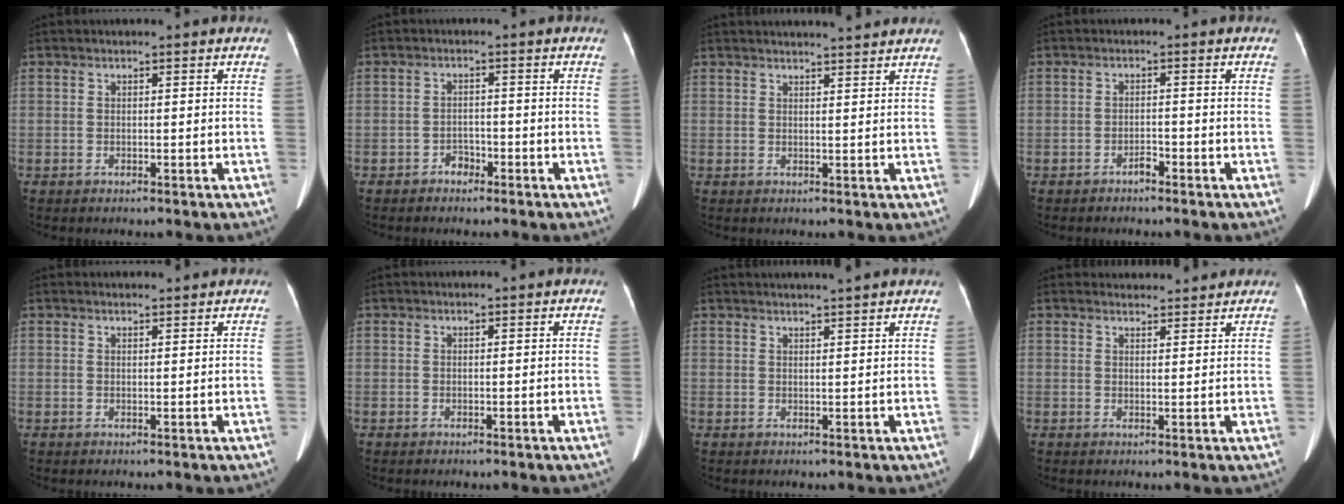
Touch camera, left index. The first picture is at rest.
{"total": 1.9, "force": [-1.4, 1.2, 0.5], "torque": [-0.008, 0.005, -0.023]}
{"total": 5.7, "force": [5.4, -0.2, 1.6], "torque": [-0.022, 0.015, 0.061]}
{"total": 1.4, "force": [-1.2, 0.4, 0.6], "torque": [-0.008, 0.002, -0.018]}
{"total": 1.5, "force": [1.5, 0.2, 0.1], "torque": [-0.009, 0.006, 0.023]}
{"total": 0.0}
{"total": 5.3, "force": [4.9, -0.4, 2.2], "torque": [-0.030, 0.021, 0.058]}
{"total": 4.1, "force": [4.0, 1.0, 0.2], "torque": [-0.005, 0.014, 0.050]}